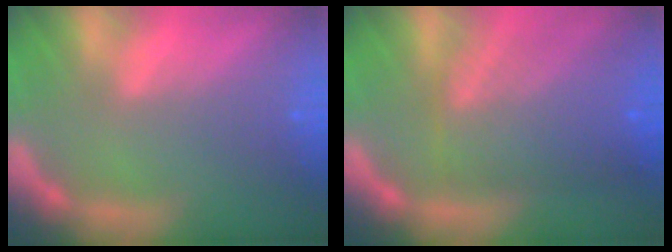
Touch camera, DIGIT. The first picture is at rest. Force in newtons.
{"total": 8.1}